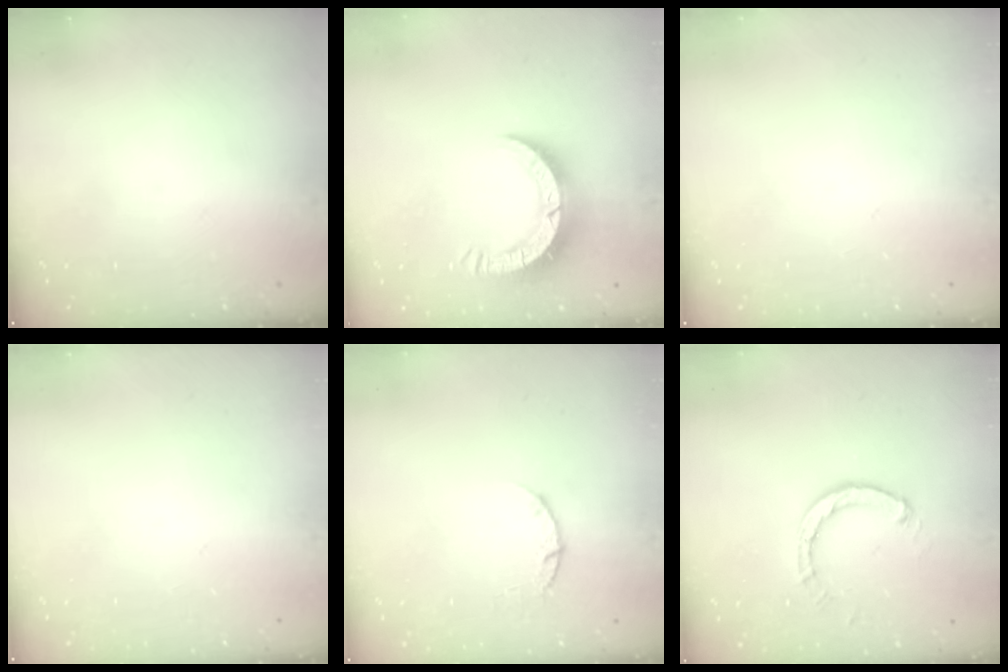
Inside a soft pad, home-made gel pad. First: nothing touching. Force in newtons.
{"total": 8.6, "press": 8.5, "slide": 0.8}
{"total": 0.0}
{"total": 0.0}
{"total": 3.8, "press": 3.8, "slide": 0.5}
{"total": 3.0, "press": 3.0, "slide": 0.3}